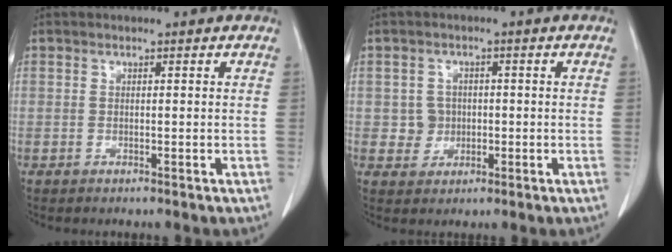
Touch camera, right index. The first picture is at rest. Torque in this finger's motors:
{"motor_torque": [-0.04, 0.02, 0.04, -0.01]}